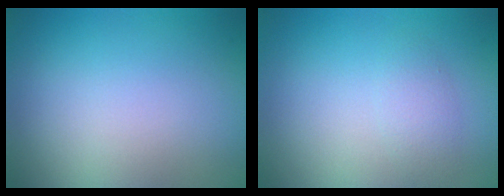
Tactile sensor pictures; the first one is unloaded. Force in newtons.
{"total": 1.6, "press": 1.6, "slide": 0.0}